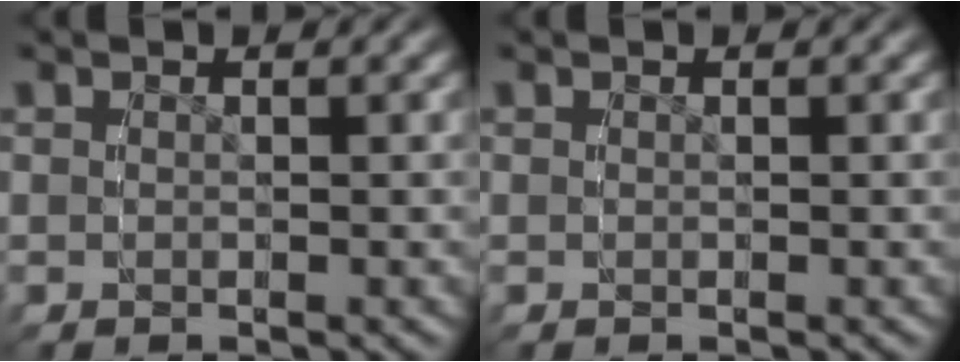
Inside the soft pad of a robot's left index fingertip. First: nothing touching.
{"total": 0.0}